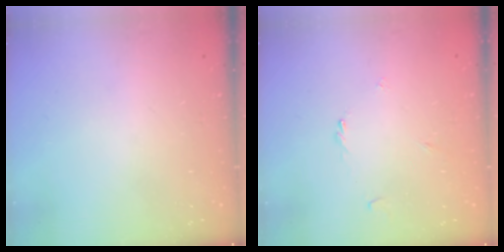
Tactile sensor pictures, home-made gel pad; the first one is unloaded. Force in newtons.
{"total": 1.2, "press": 1.2, "slide": 0.4}